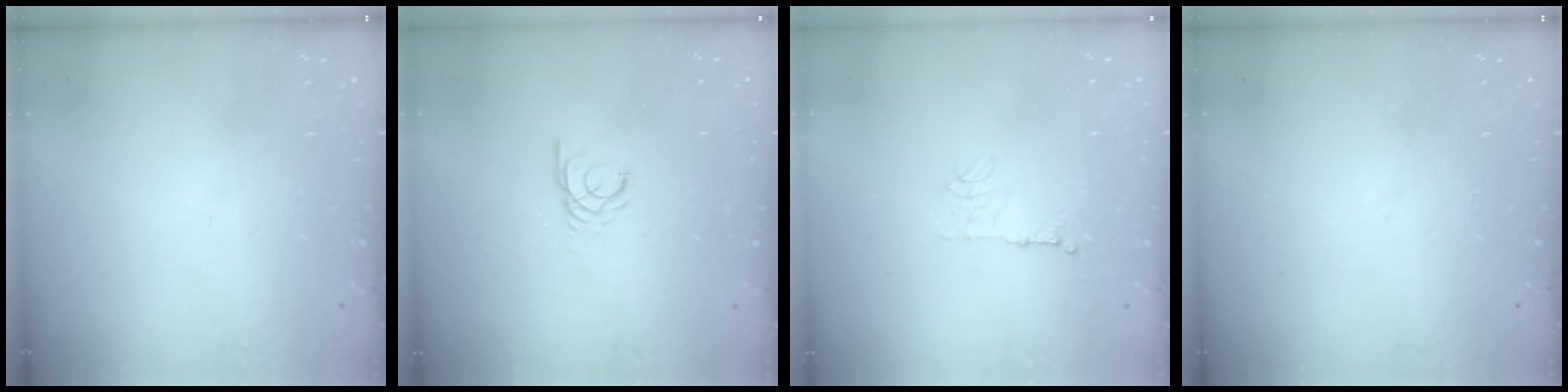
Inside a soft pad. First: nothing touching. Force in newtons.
{"total": 2.9, "press": 2.9, "slide": 0.3}
{"total": 5.8, "press": 5.8, "slide": 0.5}
{"total": 0.0}